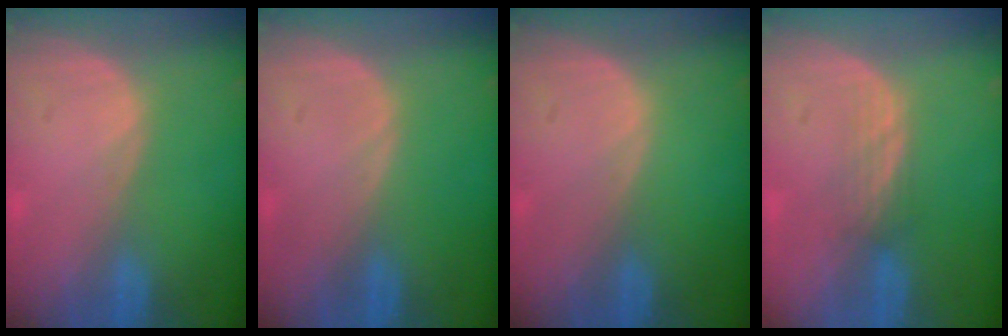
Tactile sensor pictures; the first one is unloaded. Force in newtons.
{"total": 0.0}
{"total": 0.0}
{"total": 2.3, "press": 2.2, "slide": 0.6}